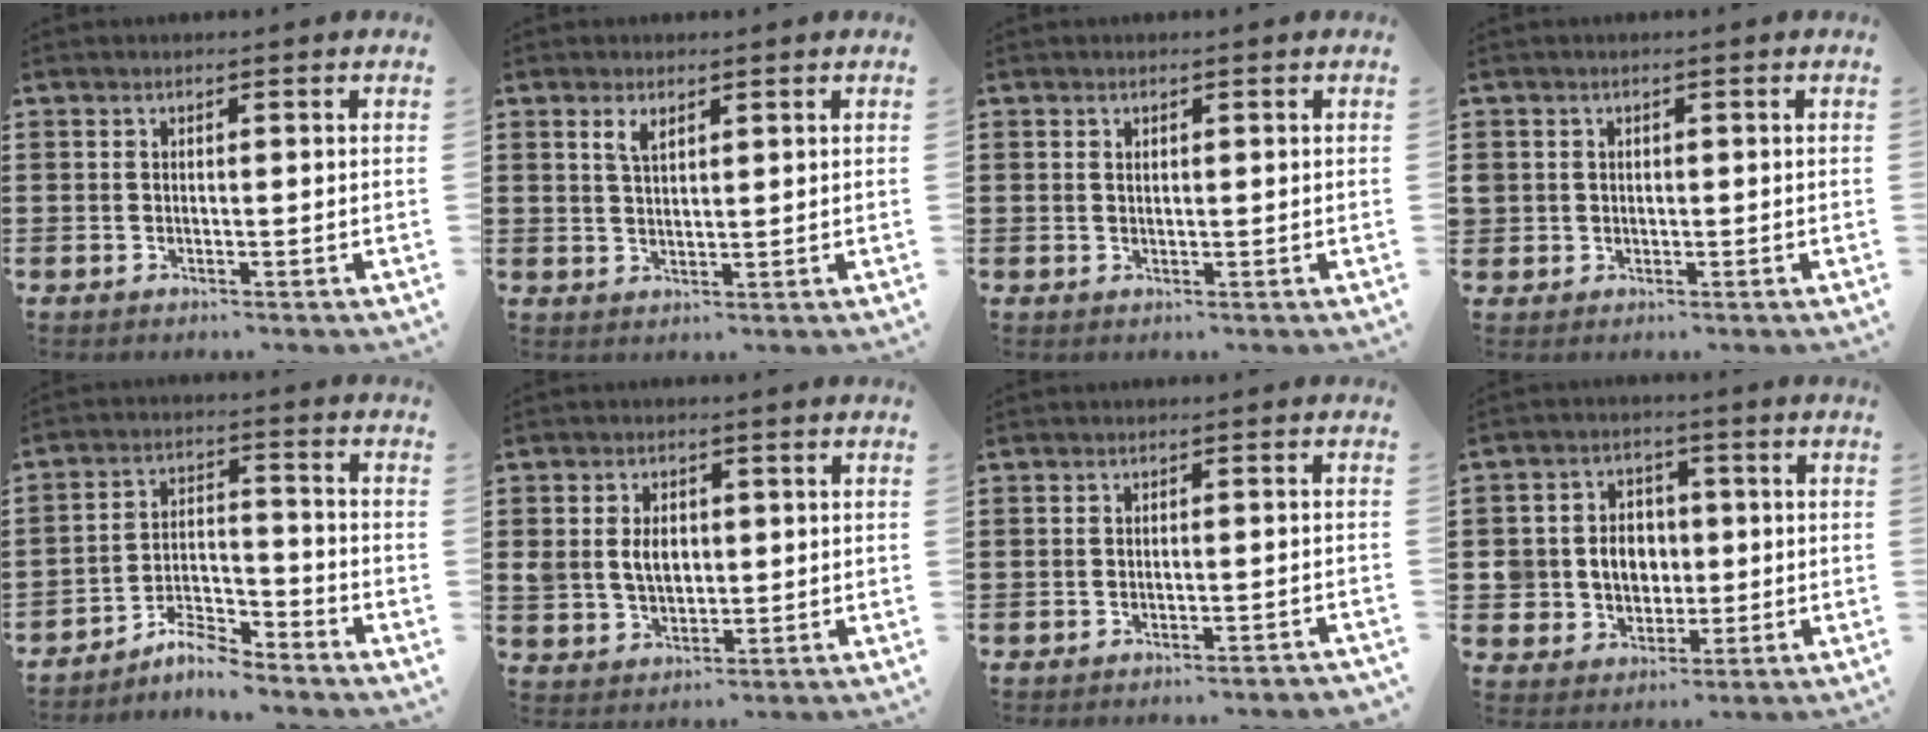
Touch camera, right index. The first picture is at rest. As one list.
[{"total": 2.3, "force": [1.4, 1.0, 1.6], "torque": [-0.035, 0.005, 0.025]}, {"total": 0.6, "force": [0.2, 0.4, 0.4], "torque": [-0.009, 0.001, 0.005]}, {"total": 1.2, "force": [0.0, 1.2, 0.1], "torque": [-0.007, 0.006, -0.001]}, {"total": 6.1, "force": [-5.6, 1.4, 2.1], "torque": [-0.041, 0.011, -0.108]}, {"total": 4.8, "force": [0.4, 3.7, 2.9], "torque": [-0.066, 0.007, 0.001]}, {"total": 1.3, "force": [-1.3, -0.1, 0.3], "torque": [-0.008, 0.004, -0.026]}, {"total": 6.0, "force": [0.1, 5.5, 2.3], "torque": [-0.072, 0.018, -0.001]}]